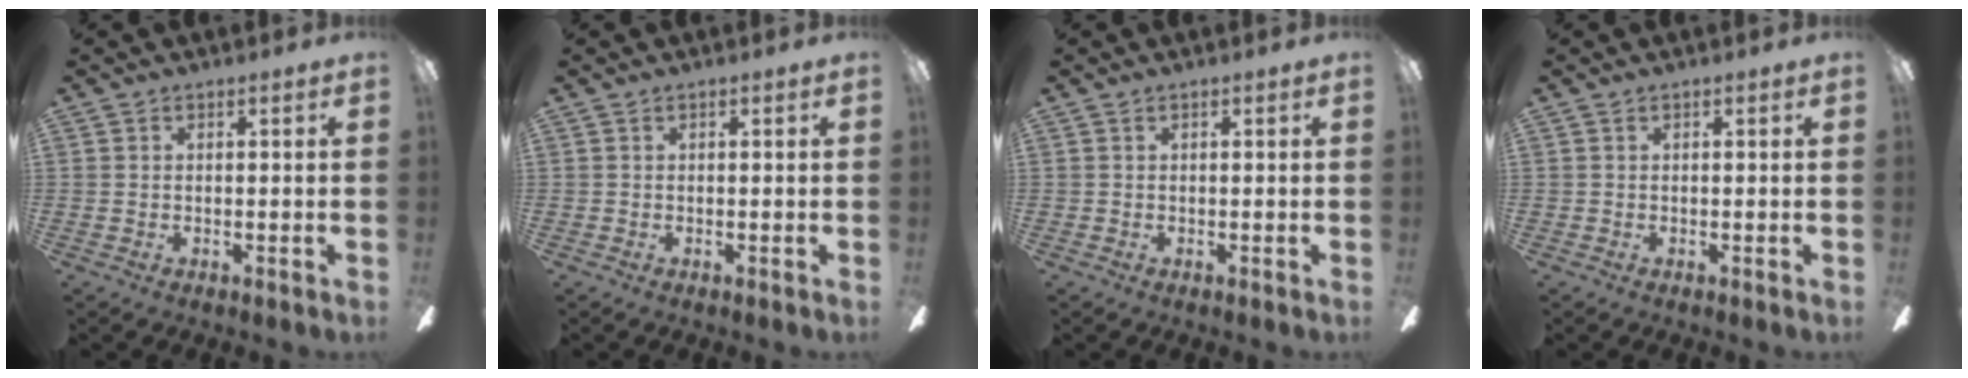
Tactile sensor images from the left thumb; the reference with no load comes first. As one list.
[{"total": 0.0}, {"total": 0.0}, {"total": 0.0}]